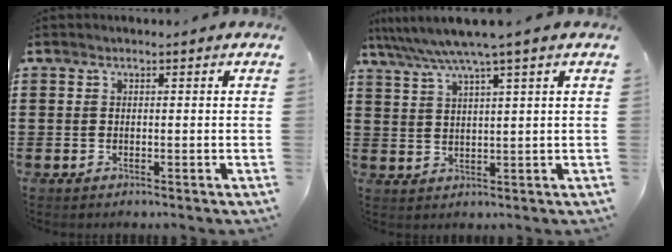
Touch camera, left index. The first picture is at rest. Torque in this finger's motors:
{"motor_torque": [1.09, -1.05, 0.69, 0.21]}